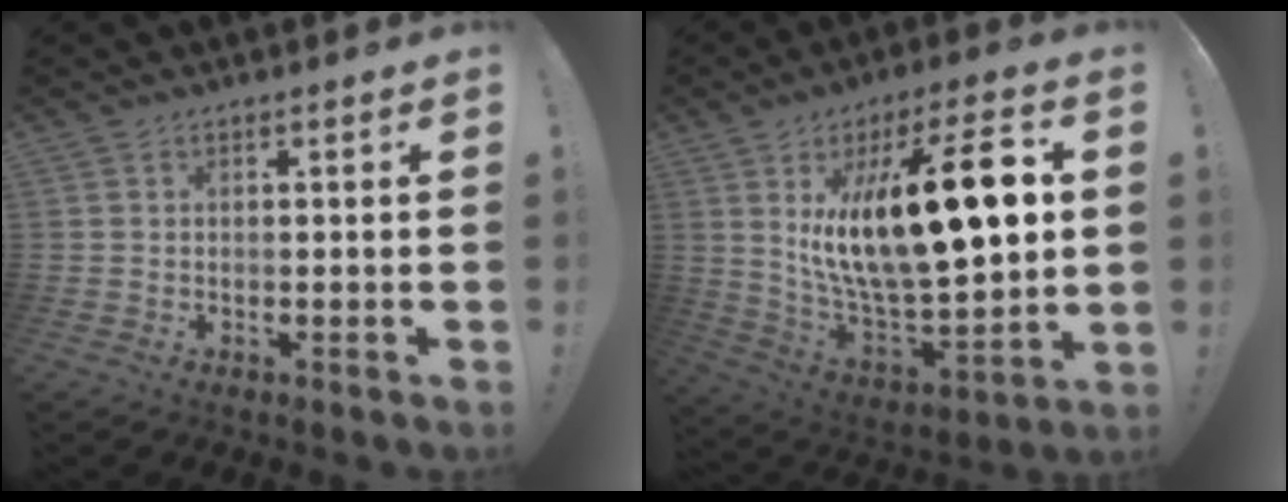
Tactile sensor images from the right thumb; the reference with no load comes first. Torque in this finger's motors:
{"motor_torque": [1.72, 3.29, 1.34, 1.07, 0.22]}